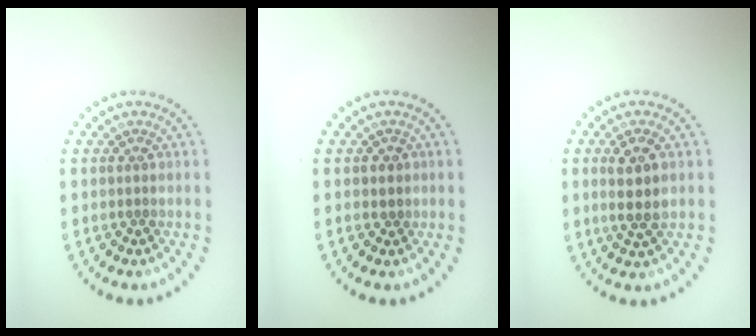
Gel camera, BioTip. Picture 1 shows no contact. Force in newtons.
{"total": 0.6, "press": 0.5, "slide": 0.4}
{"total": 2.9, "press": 2.7, "slide": 0.9}